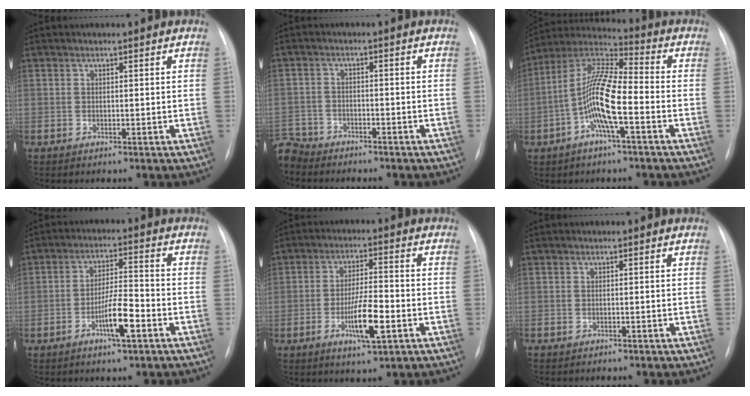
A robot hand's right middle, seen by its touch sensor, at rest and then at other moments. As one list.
[{"total": 7.7, "force": [-6.9, 3.3, 0.9], "torque": [-0.027, -0.003, -0.117]}, {"total": 11.6, "force": [-3.0, 2.0, 11.0], "torque": [-0.227, 0.013, -0.062]}, {"total": 6.5, "force": [-2.9, 0.9, 5.8], "torque": [-0.111, 0.002, -0.053]}, {"total": 7.5, "force": [-2.5, 1.3, 6.9], "torque": [-0.129, -0.006, -0.043]}, {"total": 0.0}]